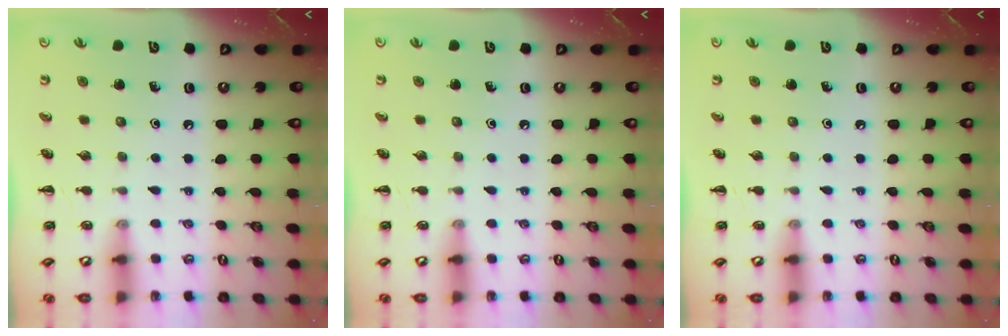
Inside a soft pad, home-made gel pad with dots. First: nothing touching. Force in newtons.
{"total": 0.0}
{"total": 0.0}